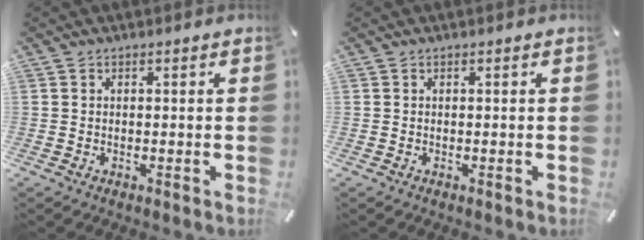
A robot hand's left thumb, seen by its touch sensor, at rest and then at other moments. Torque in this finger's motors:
{"motor_torque": [-0.23, -0.20, 0.02, 0.00, -0.01]}